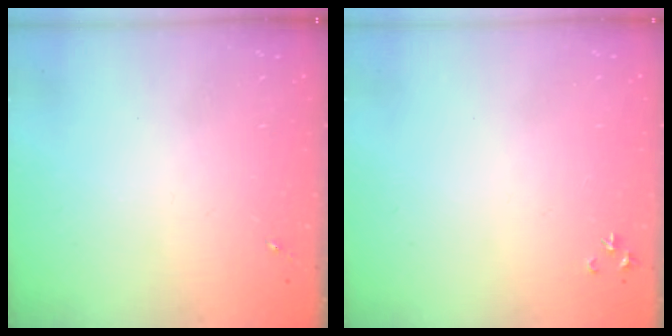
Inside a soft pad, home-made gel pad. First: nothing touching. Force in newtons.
{"total": 3.2, "press": 3.2, "slide": 0.4}